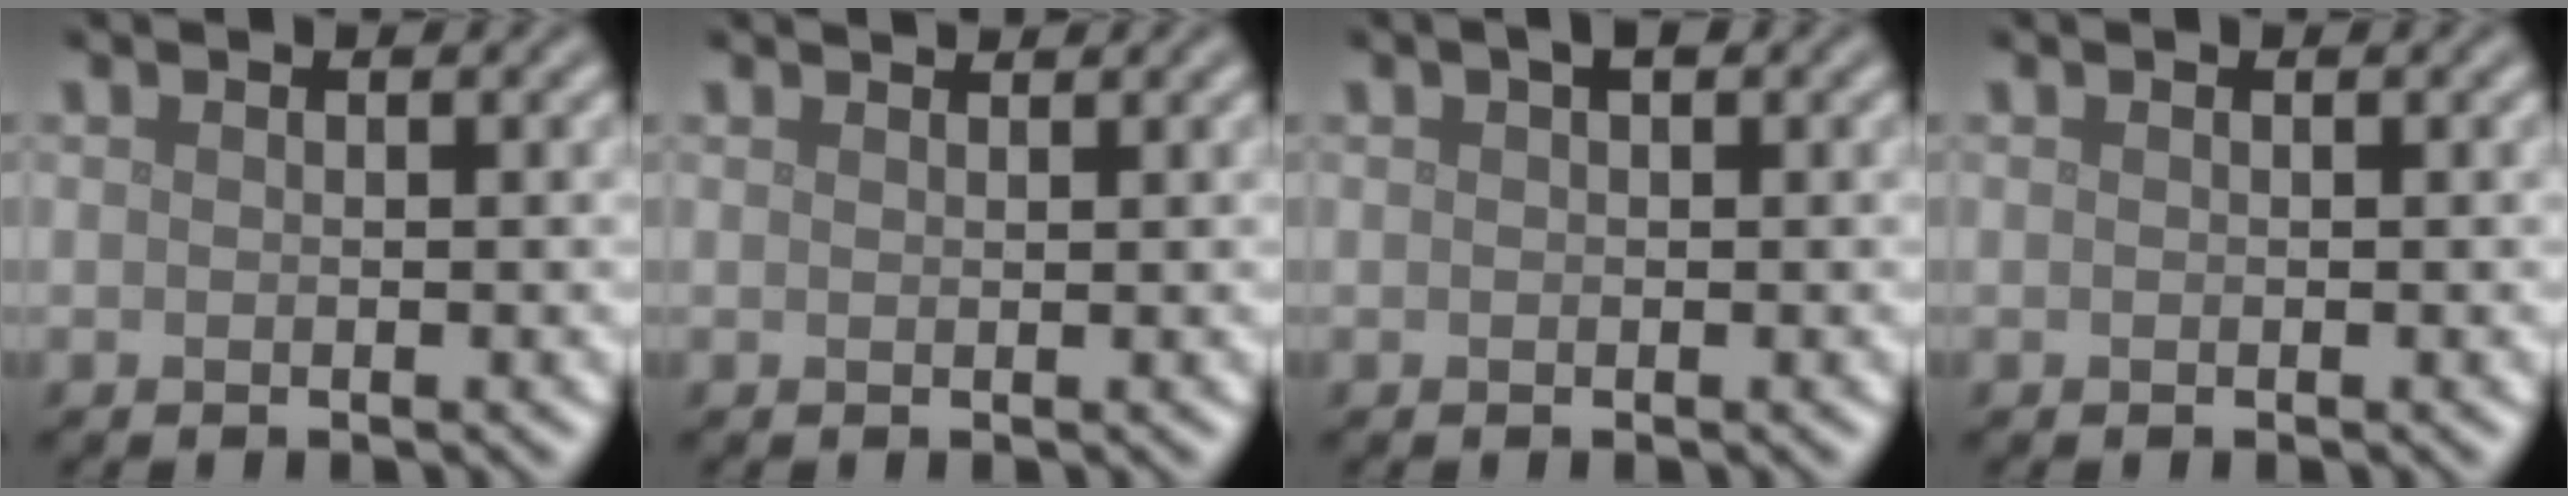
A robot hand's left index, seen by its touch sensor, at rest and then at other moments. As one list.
[{"total": 1.0, "force": [1.0, 0.1, 0.2], "torque": [-0.007, -0.004, 0.013]}, {"total": 1.0, "force": [0.5, 0.5, 0.7], "torque": [-0.009, 0.002, 0.007]}, {"total": 0.0}]